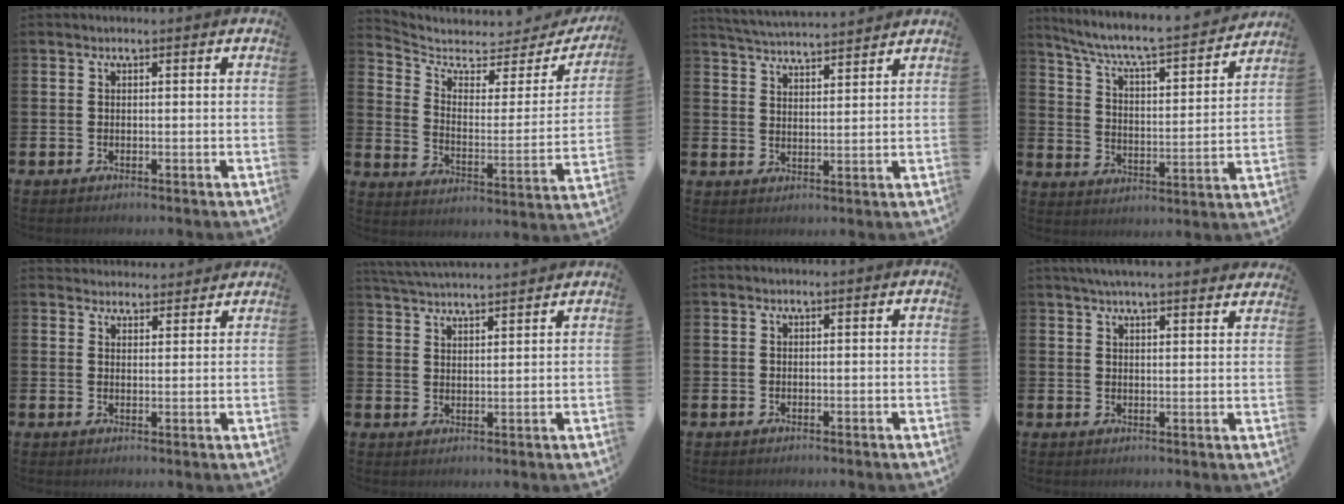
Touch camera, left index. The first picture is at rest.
{"total": 4.9, "force": [4.1, 2.2, 1.4], "torque": [-0.053, -0.039, 0.062]}
{"total": 4.6, "force": [4.6, 0.0, 0.2], "torque": [-0.021, -0.030, 0.081]}
{"total": 6.7, "force": [6.2, 0.5, 2.6], "torque": [-0.082, -0.050, 0.099]}
{"total": 3.3, "force": [3.2, 0.8, -0.3], "torque": [0.011, -0.020, 0.057]}
{"total": 4.1, "force": [4.1, -0.2, 0.2], "torque": [-0.022, -0.022, 0.076]}
{"total": 0.0}
{"total": 4.4, "force": [4.3, -0.2, 1.1], "torque": [-0.029, -0.013, 0.077]}